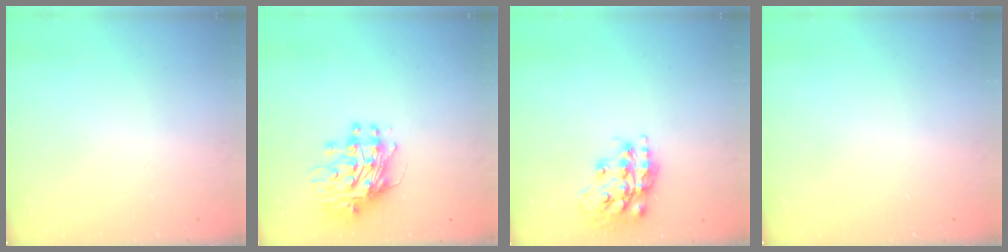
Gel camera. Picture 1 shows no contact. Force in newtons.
{"total": 12.0, "press": 11.9, "slide": 1.1}
{"total": 16.8, "press": 16.7, "slide": 1.5}
{"total": 0.0}